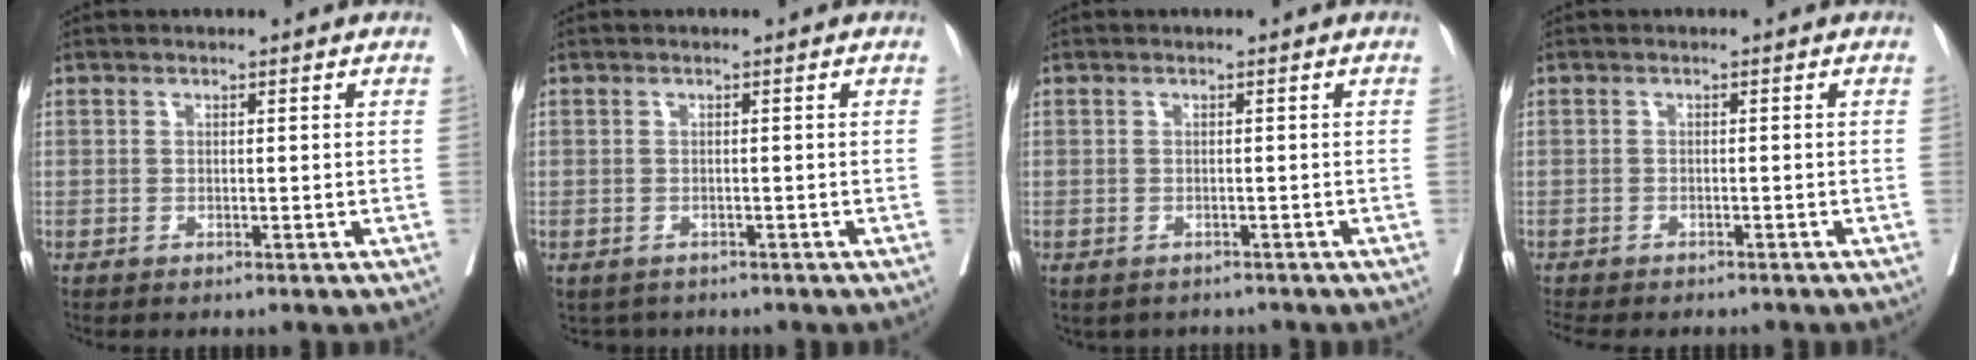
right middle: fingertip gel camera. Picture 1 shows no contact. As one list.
[{"total": 2.5, "force": [-1.9, 1.6, 0.3], "torque": [-0.005, 0.000, -0.028]}, {"total": 2.9, "force": [-2.5, 1.5, 0.4], "torque": [-0.004, 0.006, -0.031]}, {"total": 8.0, "force": [-7.0, 2.4, 2.9], "torque": [-0.045, -0.005, -0.095]}]